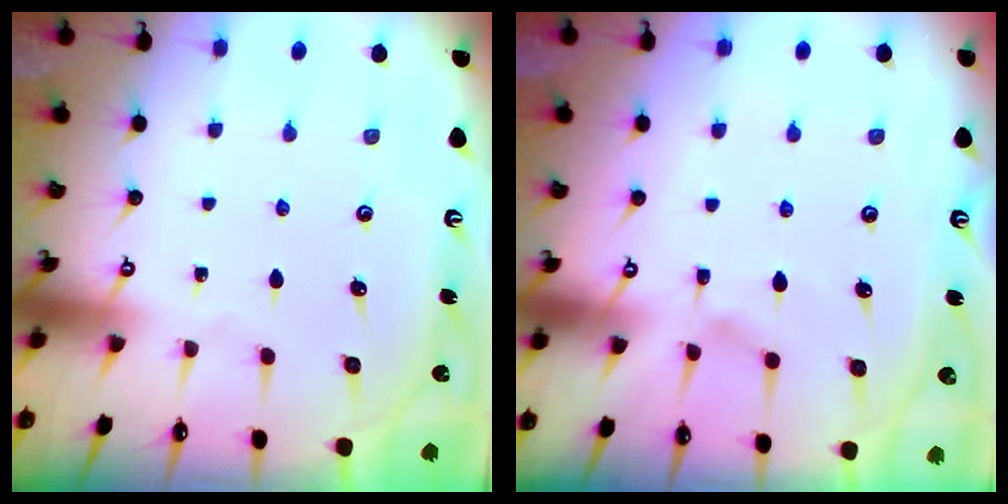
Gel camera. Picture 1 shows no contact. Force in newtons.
{"total": 4.8, "press": 4.7, "slide": 0.5}